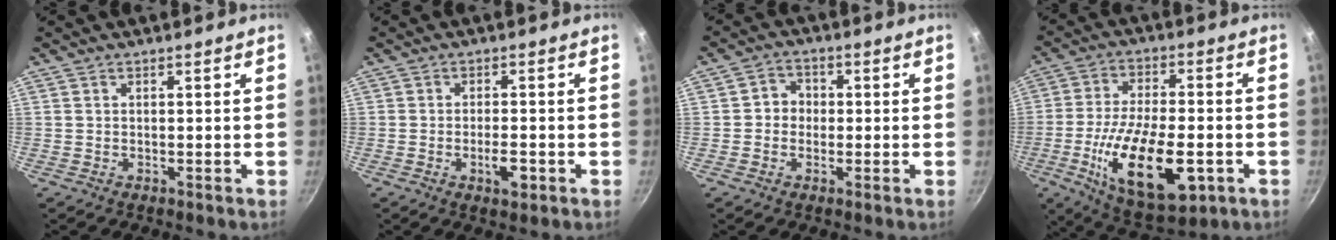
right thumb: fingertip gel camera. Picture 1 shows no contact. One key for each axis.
{"total": 4.3, "fx": -1.6, "fy": 1.6, "fz": 3.6, "tx": -0.051, "ty": 0.008, "tz": -0.025}
{"total": 4.4, "fx": -0.2, "fy": 4.0, "fz": 1.8, "tx": 0.000, "ty": 0.011, "tz": -0.011}
{"total": 20.1, "fx": -5.8, "fy": 9.0, "fz": 17.0, "tx": -0.286, "ty": 0.010, "tz": -0.091}